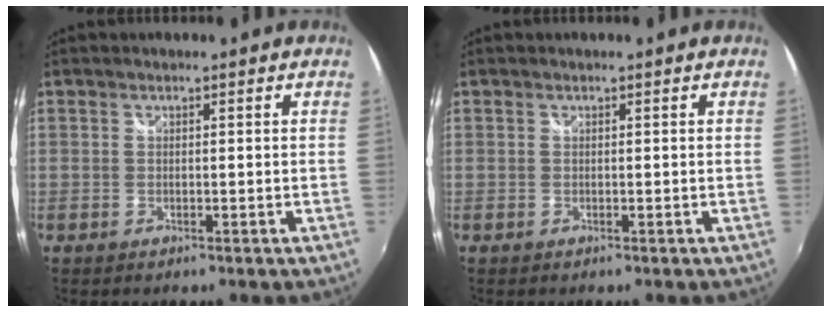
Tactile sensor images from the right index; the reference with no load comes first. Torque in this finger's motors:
{"motor_torque": [0.00, 0.00, -0.01, 0.00]}